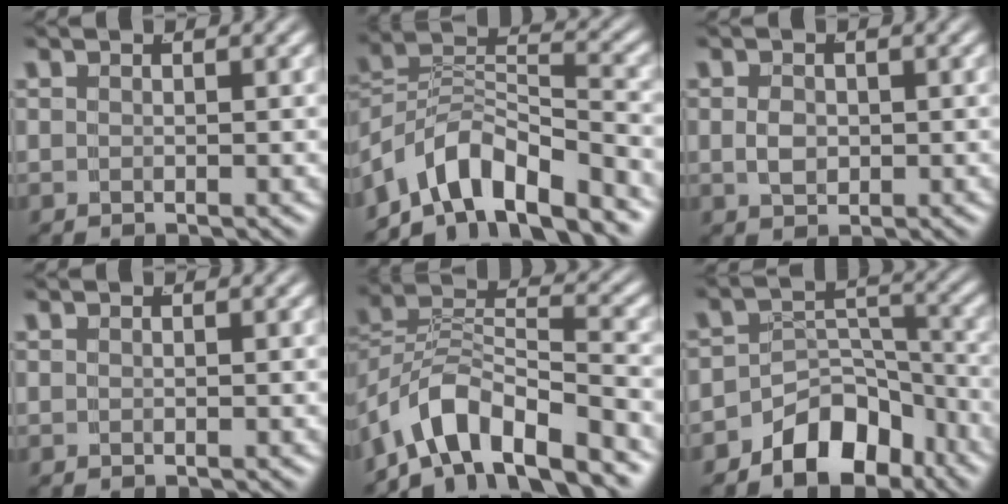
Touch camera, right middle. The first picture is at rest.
{"total": 9.4, "force": [-4.9, 5.9, 5.4], "torque": [-0.094, -0.020, -0.077]}
{"total": 1.3, "force": [0.0, 0.8, 1.0], "torque": [-0.018, -0.006, 0.007]}
{"total": 0.0}
{"total": 8.1, "force": [-4.7, 4.6, 4.8], "torque": [-0.097, -0.019, -0.073]}
{"total": 7.0, "force": [-4.4, 4.6, 2.9], "torque": [-0.031, -0.007, -0.076]}